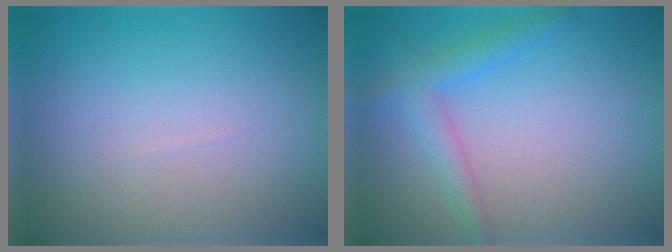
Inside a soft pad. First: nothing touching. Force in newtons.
{"total": 2.7, "press": 2.7, "slide": 0.1}